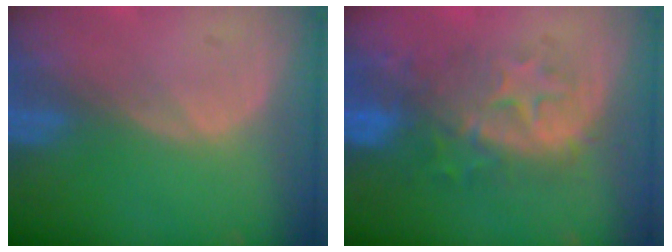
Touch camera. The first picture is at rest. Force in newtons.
{"total": 8.7, "press": 8.5, "slide": 1.6}